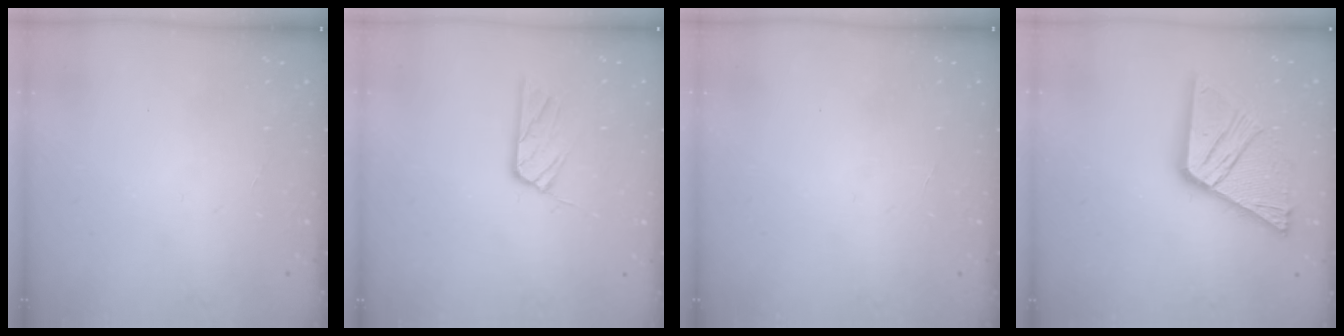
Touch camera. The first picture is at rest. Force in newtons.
{"total": 5.8, "press": 5.8, "slide": 0.3}
{"total": 0.0}
{"total": 19.2, "press": 19.1, "slide": 2.1}